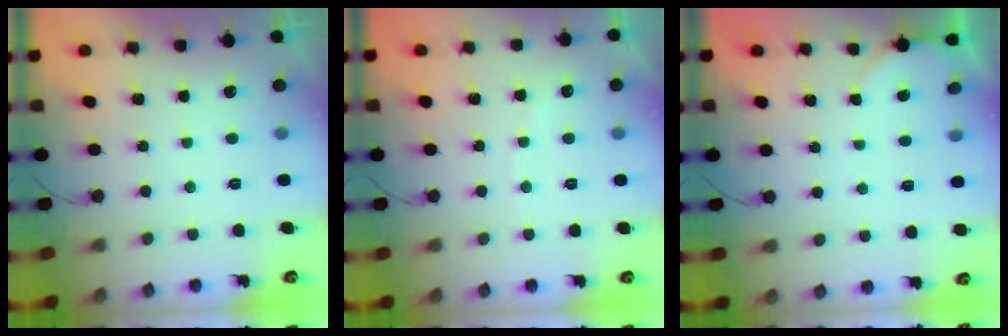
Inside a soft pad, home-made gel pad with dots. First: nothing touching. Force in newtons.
{"total": 2.9, "press": 2.9, "slide": 0.5}
{"total": 1.0, "press": 1.0, "slide": 0.1}